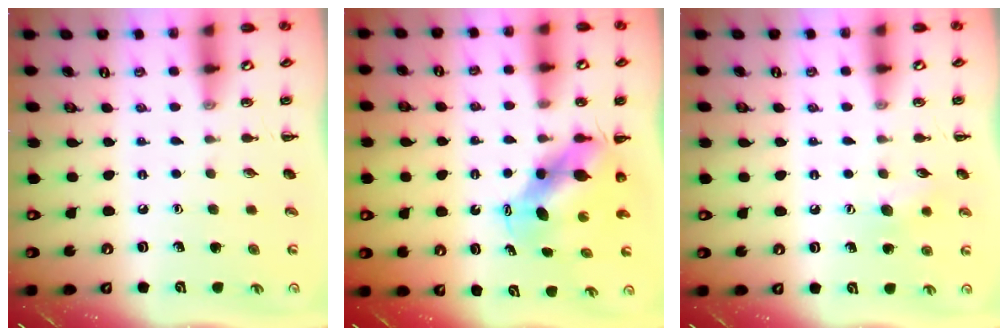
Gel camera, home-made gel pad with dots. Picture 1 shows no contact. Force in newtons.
{"total": 6.5, "press": 6.4, "slide": 1.3}
{"total": 6.9, "press": 6.7, "slide": 1.7}